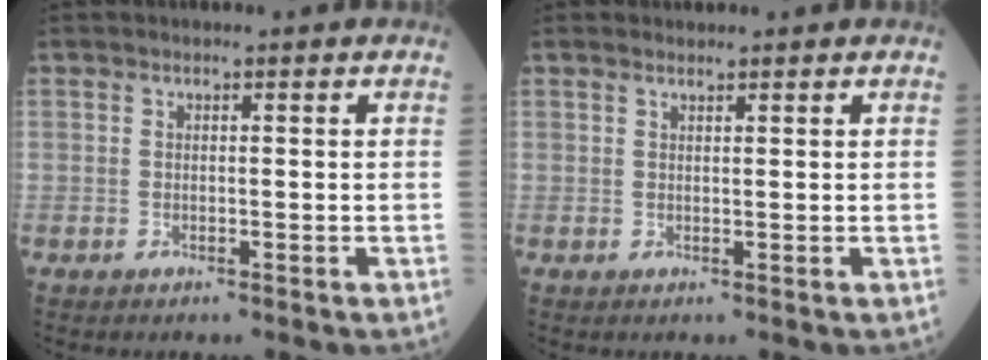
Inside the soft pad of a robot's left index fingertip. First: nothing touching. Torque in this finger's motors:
{"motor_torque": [0.80, -1.04, 0.01, 0.00]}